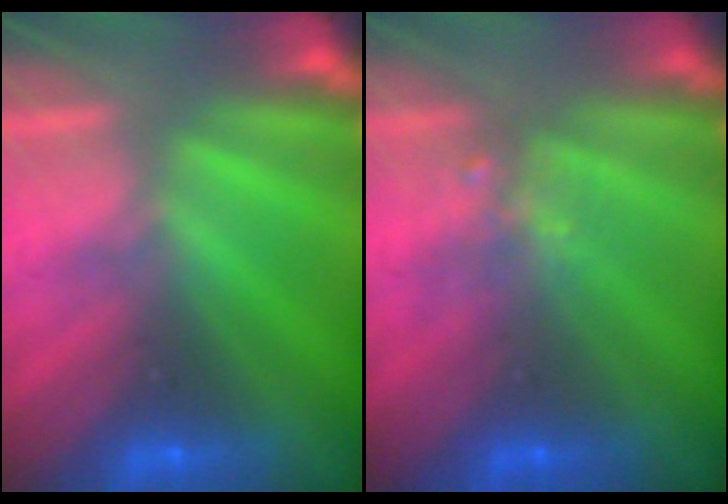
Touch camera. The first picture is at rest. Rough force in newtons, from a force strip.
{"total": 2.3}